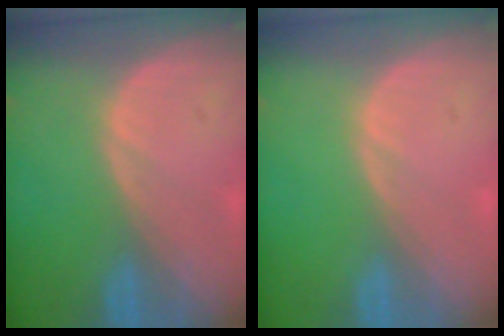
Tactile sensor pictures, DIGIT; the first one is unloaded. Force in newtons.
{"total": 0.0}